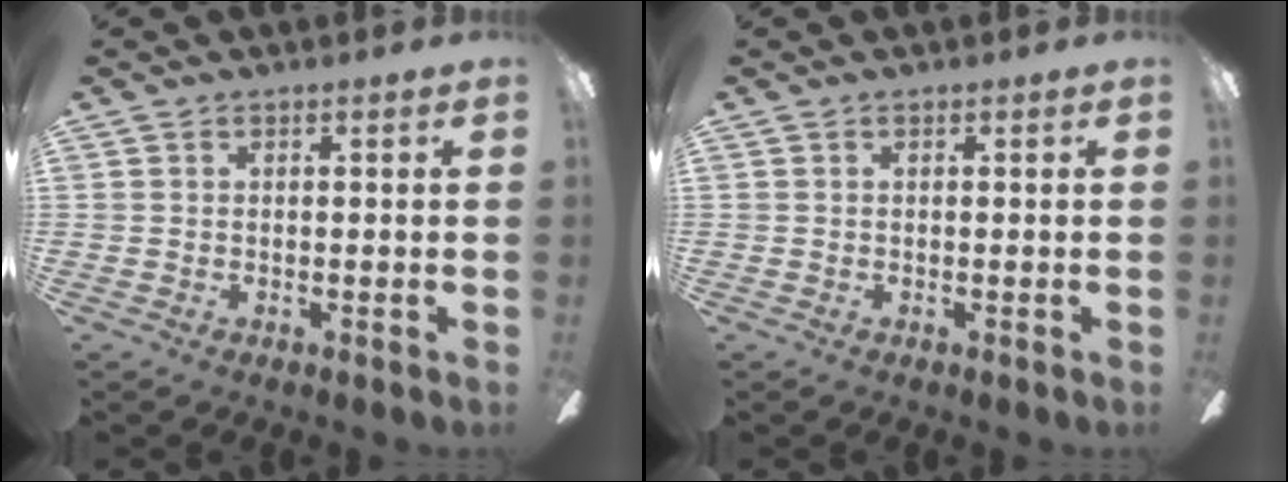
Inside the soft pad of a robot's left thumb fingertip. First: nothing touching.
{"total": 0.0}